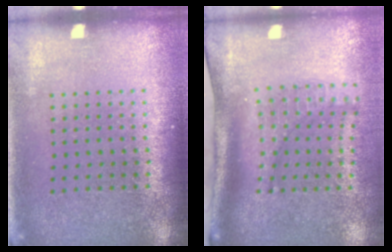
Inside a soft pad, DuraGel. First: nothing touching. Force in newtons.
{"total": 1.9, "press": 1.4, "slide": 1.3}